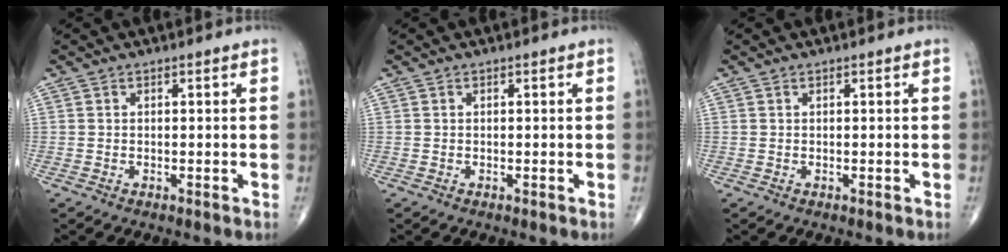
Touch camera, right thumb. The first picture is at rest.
{"total": 0.0}
{"total": 0.0}